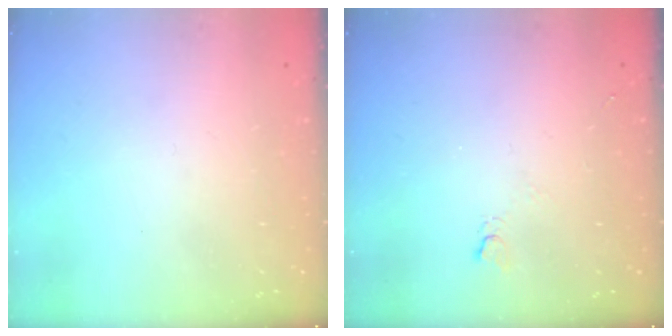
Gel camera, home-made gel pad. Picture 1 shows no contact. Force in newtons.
{"total": 2.7, "press": 2.6, "slide": 0.5}